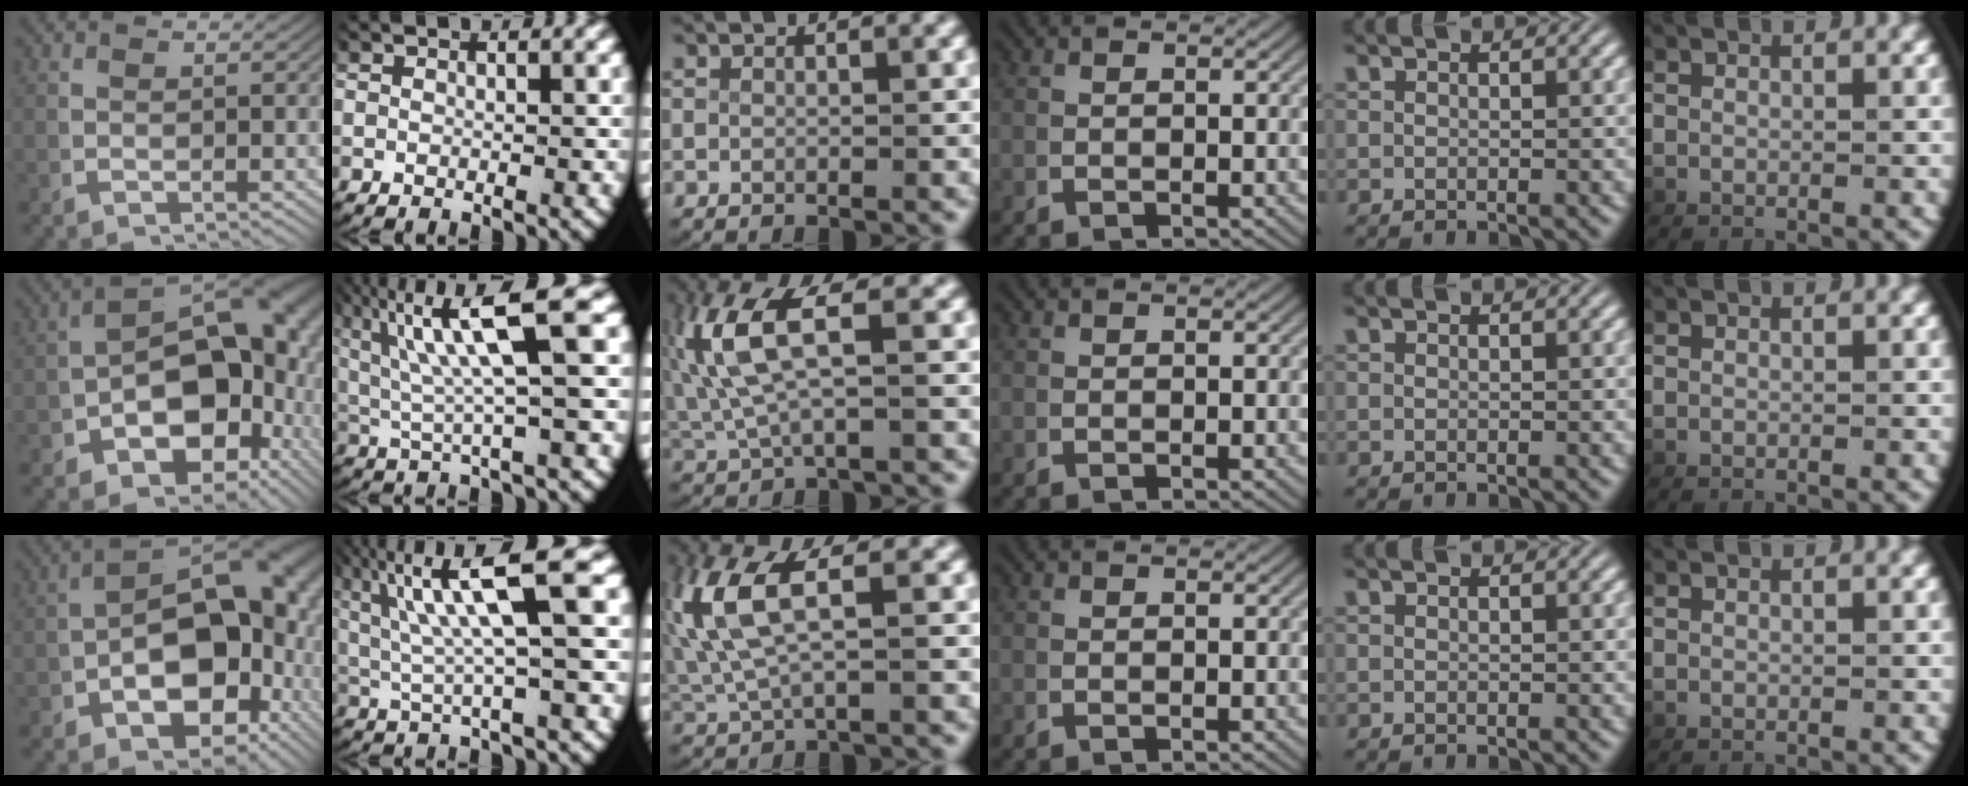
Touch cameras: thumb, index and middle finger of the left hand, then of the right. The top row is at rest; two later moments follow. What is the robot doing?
{"motion": "lift_and_place", "object": "ribbon"}